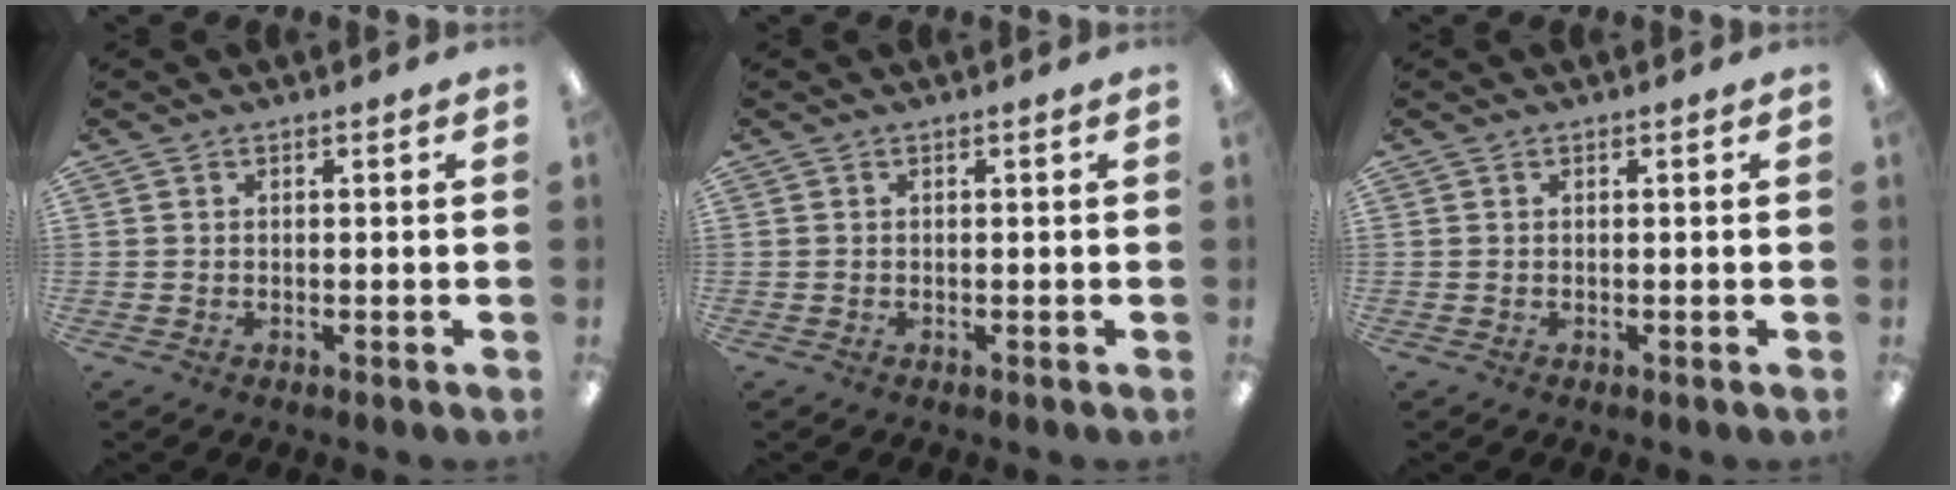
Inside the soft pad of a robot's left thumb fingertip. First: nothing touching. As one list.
[{"total": 0.0}, {"total": 0.0}]